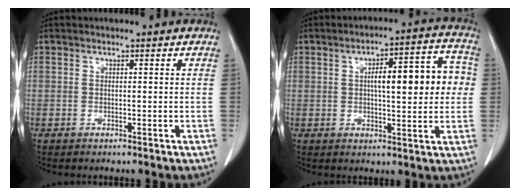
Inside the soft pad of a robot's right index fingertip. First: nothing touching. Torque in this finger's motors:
{"motor_torque": [0.42, 0.06, 0.33, 0.06]}